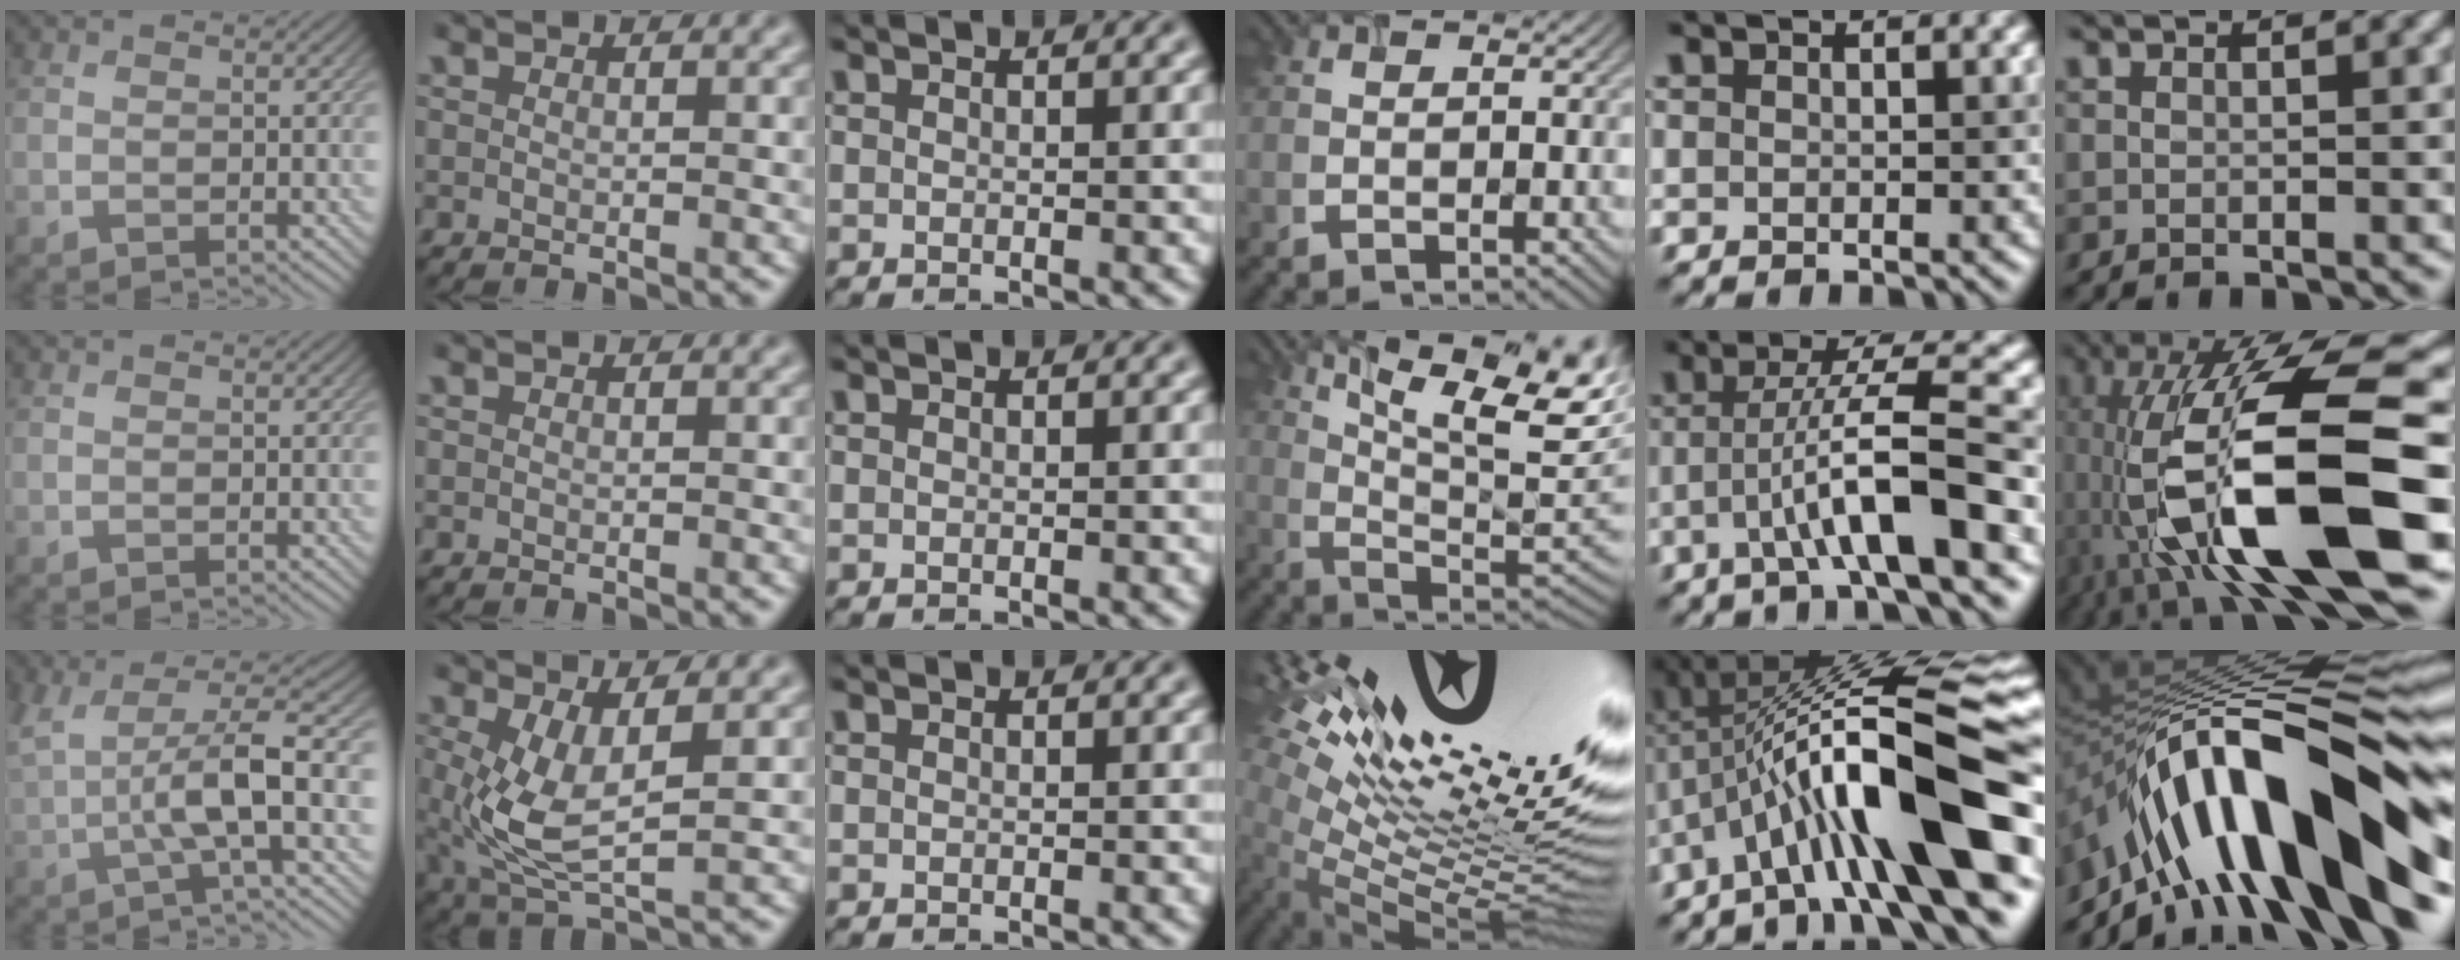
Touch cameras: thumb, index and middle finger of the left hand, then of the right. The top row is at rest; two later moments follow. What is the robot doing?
{"motion": "screw", "object": "timer"}